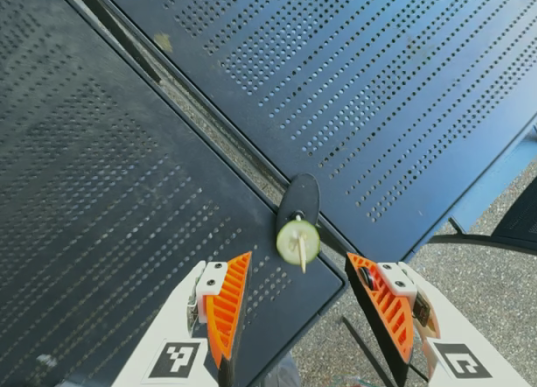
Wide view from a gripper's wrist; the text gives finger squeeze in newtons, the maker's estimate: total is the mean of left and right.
{"total": 0.0}